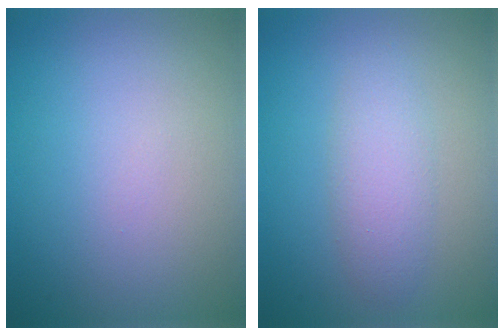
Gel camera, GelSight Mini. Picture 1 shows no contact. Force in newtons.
{"total": 2.7, "press": 2.7, "slide": 0.1}